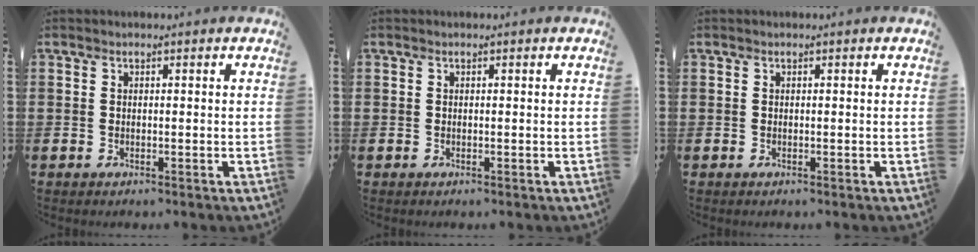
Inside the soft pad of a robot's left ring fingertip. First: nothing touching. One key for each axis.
{"total": 0.0}
{"total": 0.0}